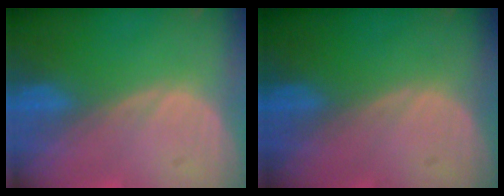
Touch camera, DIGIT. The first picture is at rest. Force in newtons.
{"total": 0.0}